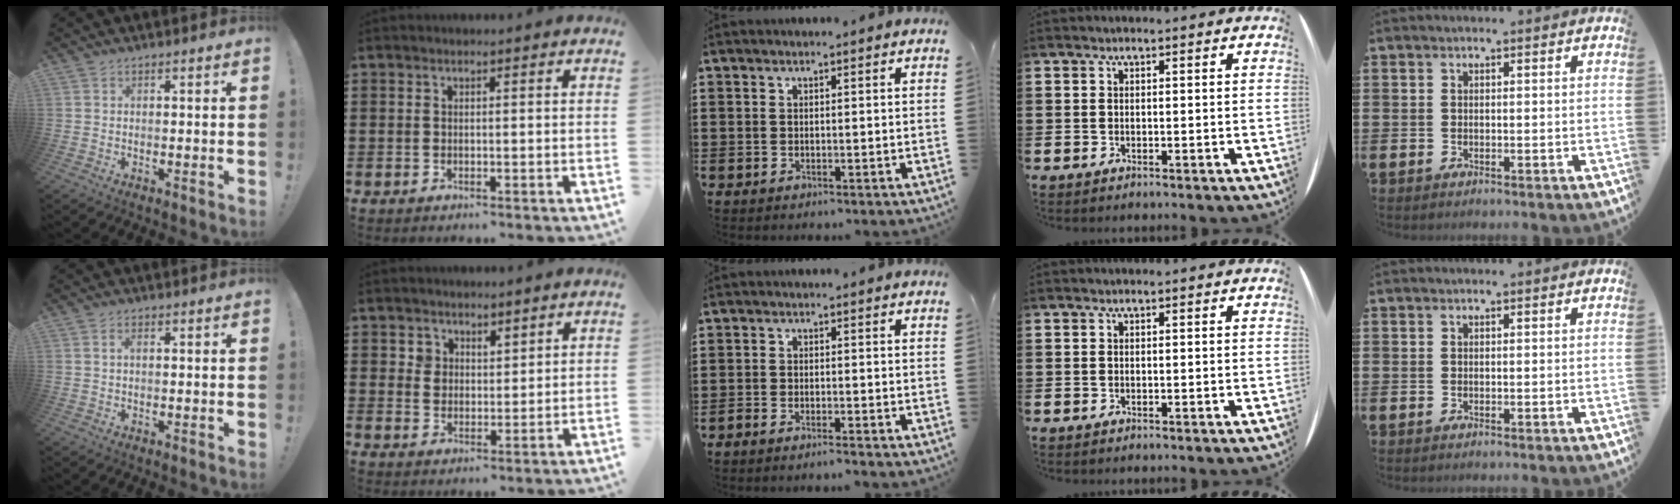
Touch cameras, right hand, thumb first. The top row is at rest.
{"thumb": {"total": 1.4, "force": [0.4, 0.6, 1.2], "torque": [-0.022, 0.003, 0.005]}, "index": {"total": 3.3, "force": [2.5, 2.2, -0.1], "torque": [-0.010, 0.011, 0.049]}, "middle": {"total": 1.5, "force": [-1.4, -0.1, 0.3], "torque": [-0.006, 0.001, -0.027]}}